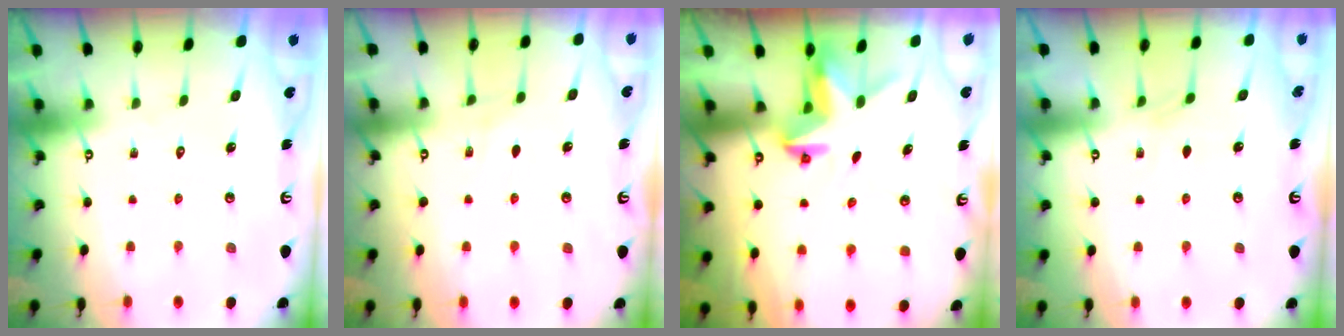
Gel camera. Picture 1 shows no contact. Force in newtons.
{"total": 4.1, "press": 4.1, "slide": 0.5}
{"total": 3.4, "press": 3.4, "slide": 0.2}
{"total": 3.9, "press": 3.9, "slide": 0.7}